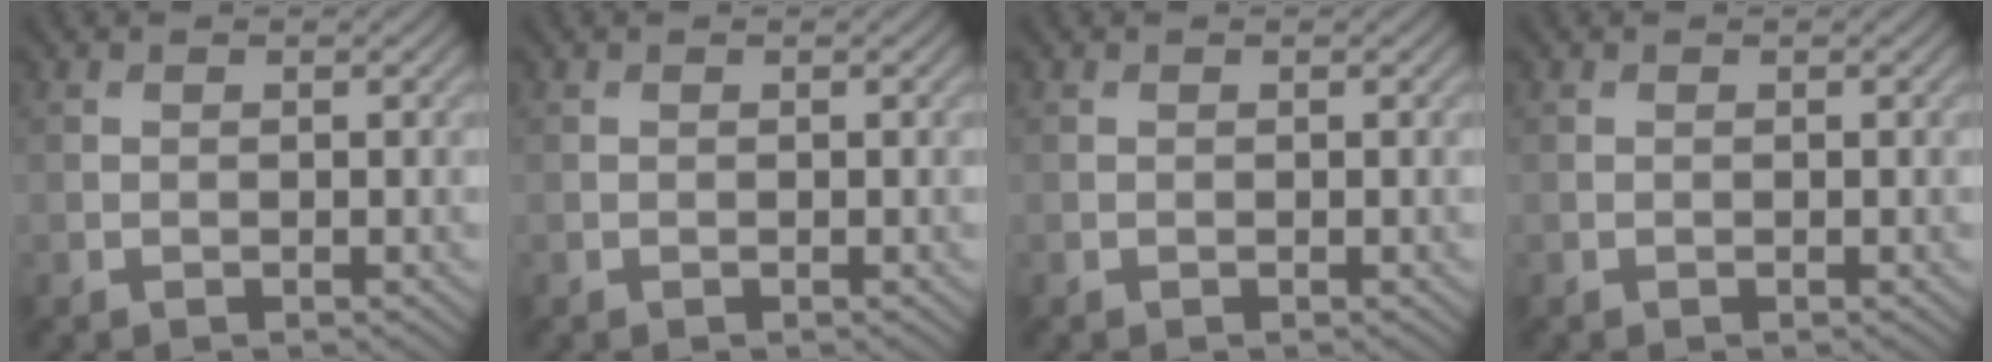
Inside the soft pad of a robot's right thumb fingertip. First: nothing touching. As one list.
[{"total": 0.0}, {"total": 0.0}, {"total": 0.0}]